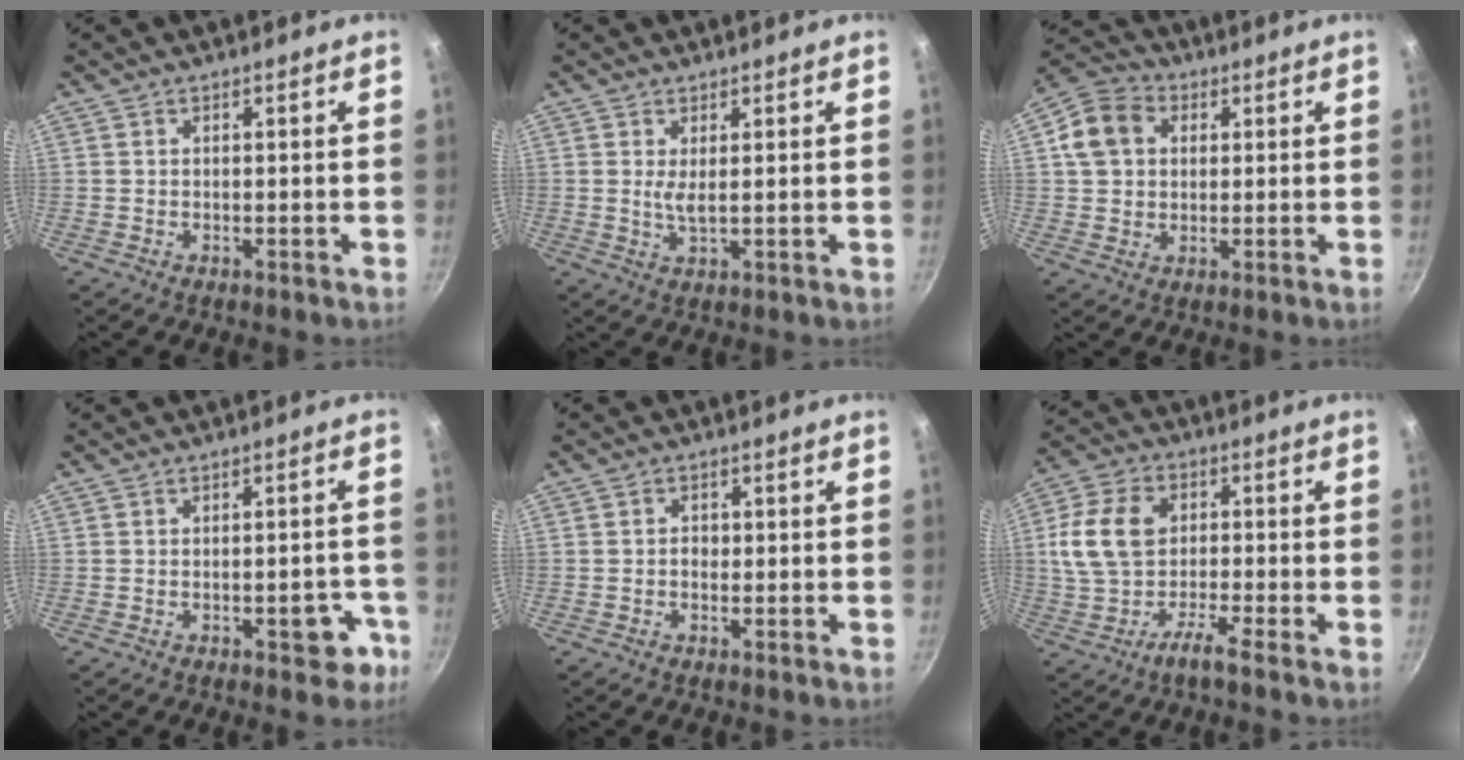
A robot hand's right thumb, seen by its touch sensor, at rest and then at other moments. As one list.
[{"total": 2.6, "force": [0.7, 0.6, 2.4], "torque": [-0.048, -0.012, 0.014]}, {"total": 9.5, "force": [2.2, 7.7, 5.1], "torque": [-0.072, 0.011, 0.025]}, {"total": 5.5, "force": [-2.6, 2.8, 4.0], "torque": [-0.018, 0.025, -0.029]}, {"total": 1.7, "force": [-0.2, 1.5, 0.9], "torque": [-0.009, 0.005, -0.005]}, {"total": 9.1, "force": [-3.3, 6.9, 4.9], "torque": [-0.060, 0.048, -0.077]}]